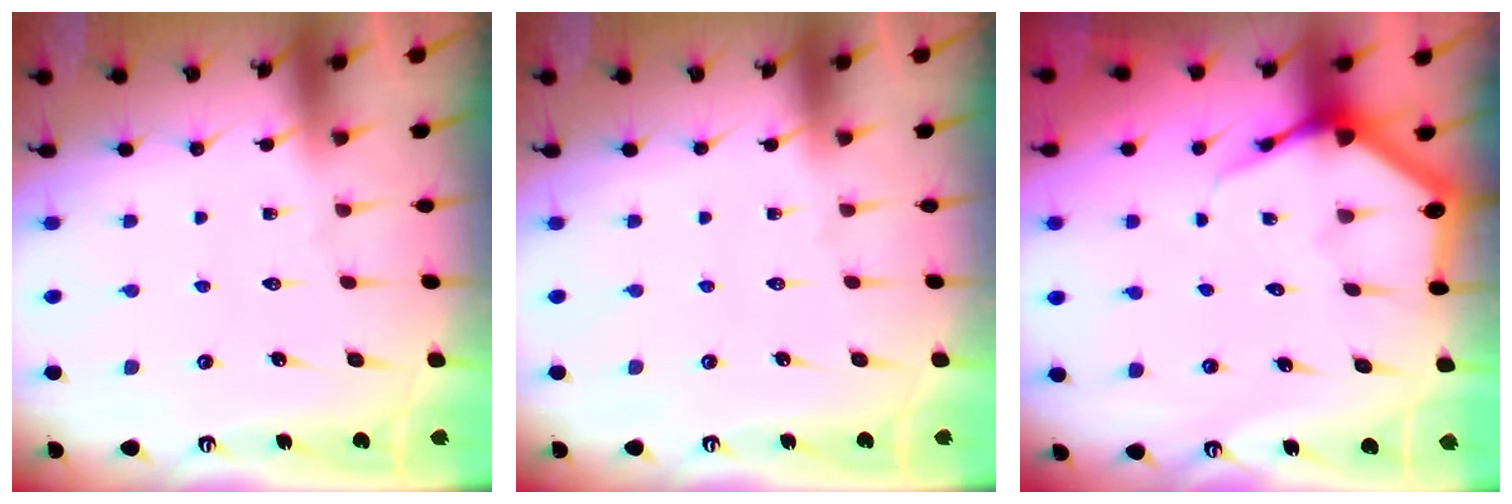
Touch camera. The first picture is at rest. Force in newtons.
{"total": 0.0}
{"total": 4.7, "press": 4.7, "slide": 0.6}